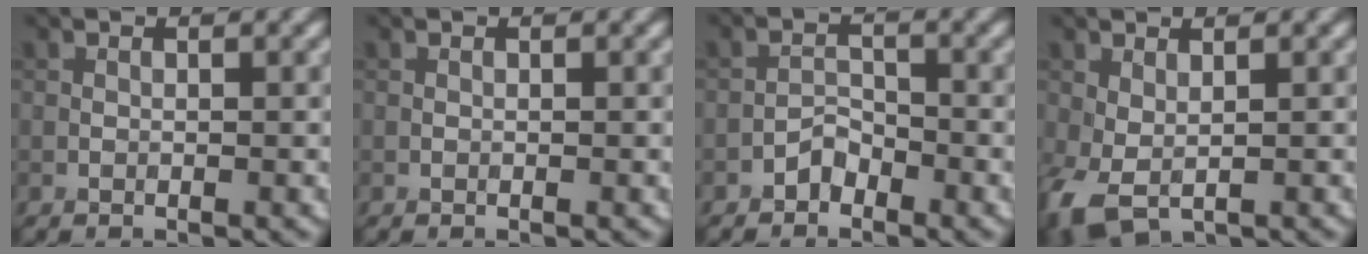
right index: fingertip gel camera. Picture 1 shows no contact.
{"total": 0.0}
{"total": 1.6, "force": [-1.3, 0.8, 0.5], "torque": [-0.003, 0.010, -0.026]}
{"total": 3.3, "force": [-0.5, 2.0, 2.6], "torque": [-0.068, -0.006, -0.007]}